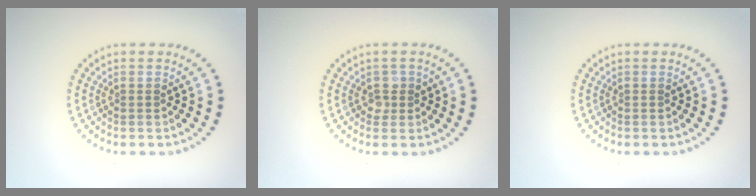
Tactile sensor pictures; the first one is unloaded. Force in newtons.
{"total": 1.2, "press": 1.1, "slide": 0.4}
{"total": 0.0}